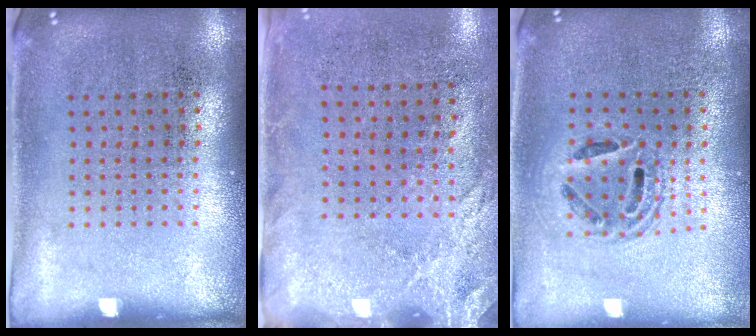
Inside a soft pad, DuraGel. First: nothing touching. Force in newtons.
{"total": 2.7, "press": 2.1, "slide": 1.7}
{"total": 1.4, "press": 1.3, "slide": 0.7}